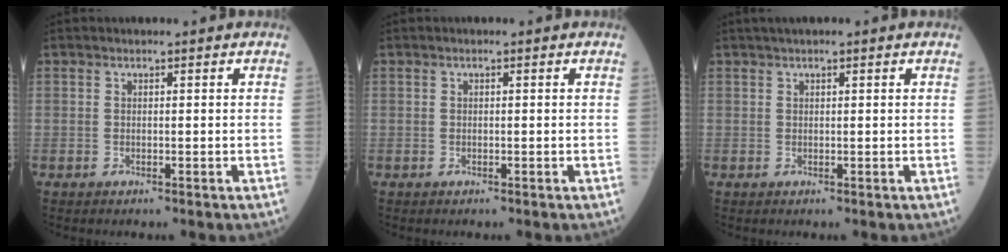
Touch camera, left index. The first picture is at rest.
{"total": 0.0}
{"total": 2.0, "force": [1.6, 0.2, 1.1], "torque": [-0.016, 0.023, 0.025]}